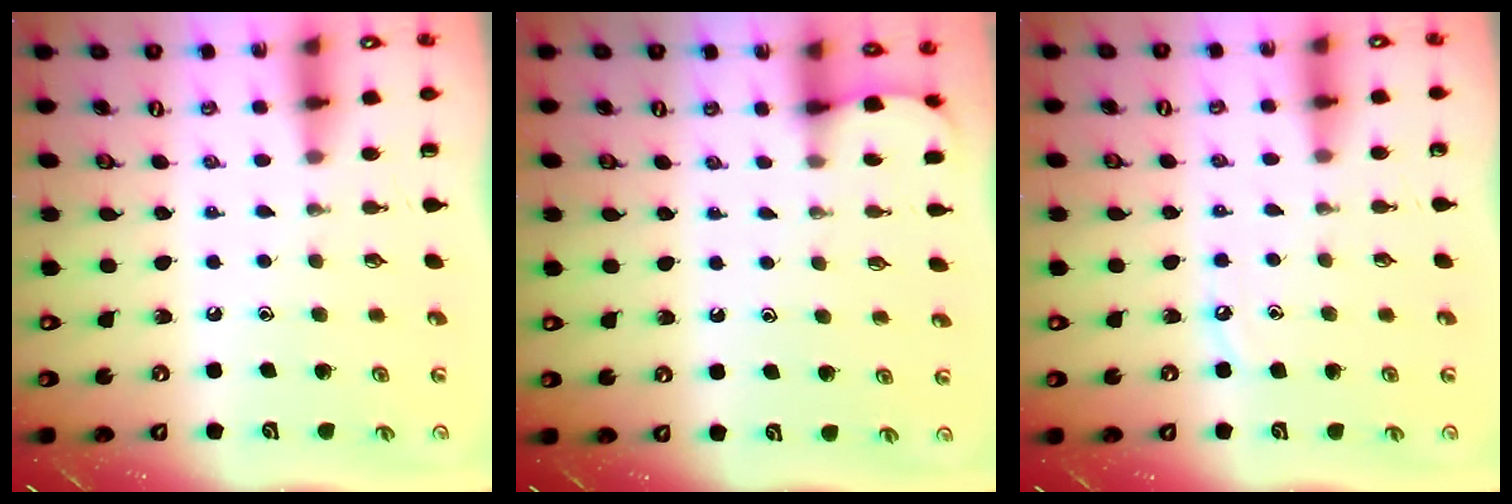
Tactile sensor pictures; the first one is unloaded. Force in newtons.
{"total": 1.8, "press": 1.8, "slide": 0.2}
{"total": 3.9, "press": 3.9, "slide": 0.5}